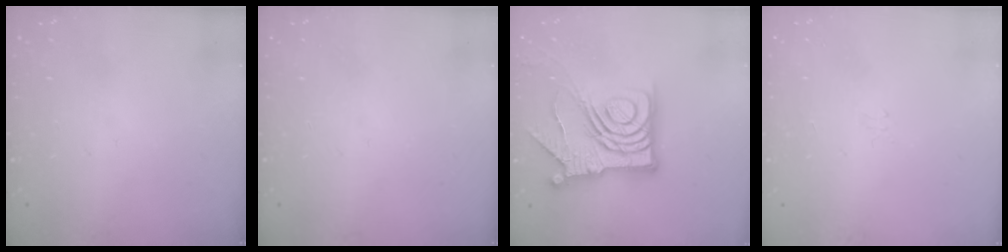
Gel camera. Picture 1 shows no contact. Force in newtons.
{"total": 0.0}
{"total": 17.5, "press": 17.4, "slide": 1.9}
{"total": 2.1, "press": 2.0, "slide": 0.6}